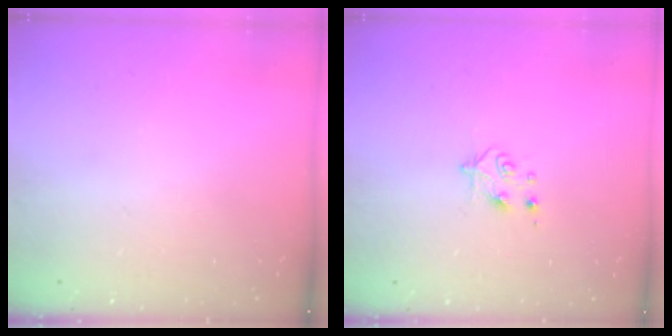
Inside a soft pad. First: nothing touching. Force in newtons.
{"total": 4.1, "press": 4.1, "slide": 0.5}